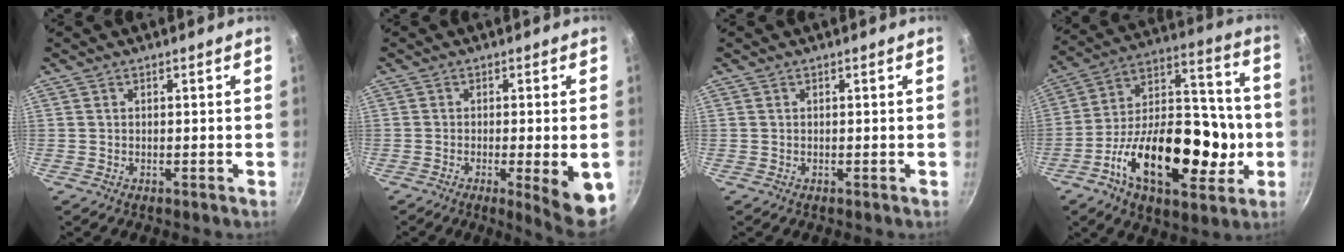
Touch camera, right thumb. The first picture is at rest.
{"total": 9.7, "force": [-2.8, 1.7, 9.1], "torque": [-0.110, 0.000, -0.033]}
{"total": 0.0}
{"total": 28.1, "force": [-7.5, 15.7, 22.1], "torque": [-0.313, 0.045, -0.119]}